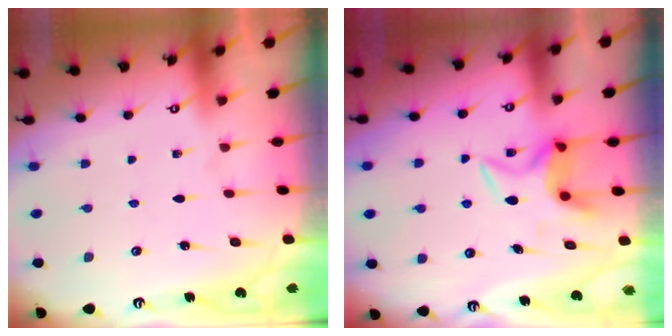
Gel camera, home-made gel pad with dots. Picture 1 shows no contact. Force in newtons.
{"total": 5.9, "press": 5.9, "slide": 0.8}